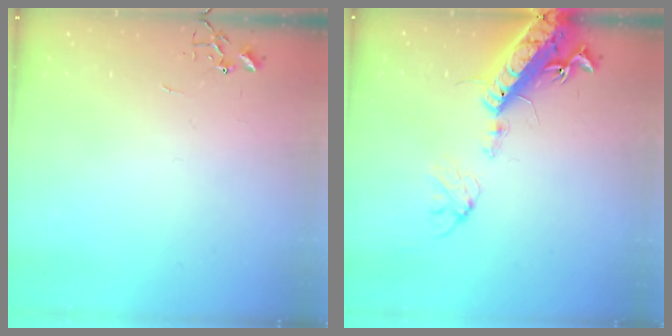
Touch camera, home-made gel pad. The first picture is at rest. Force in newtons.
{"total": 17.9, "press": 17.4, "slide": 3.9}